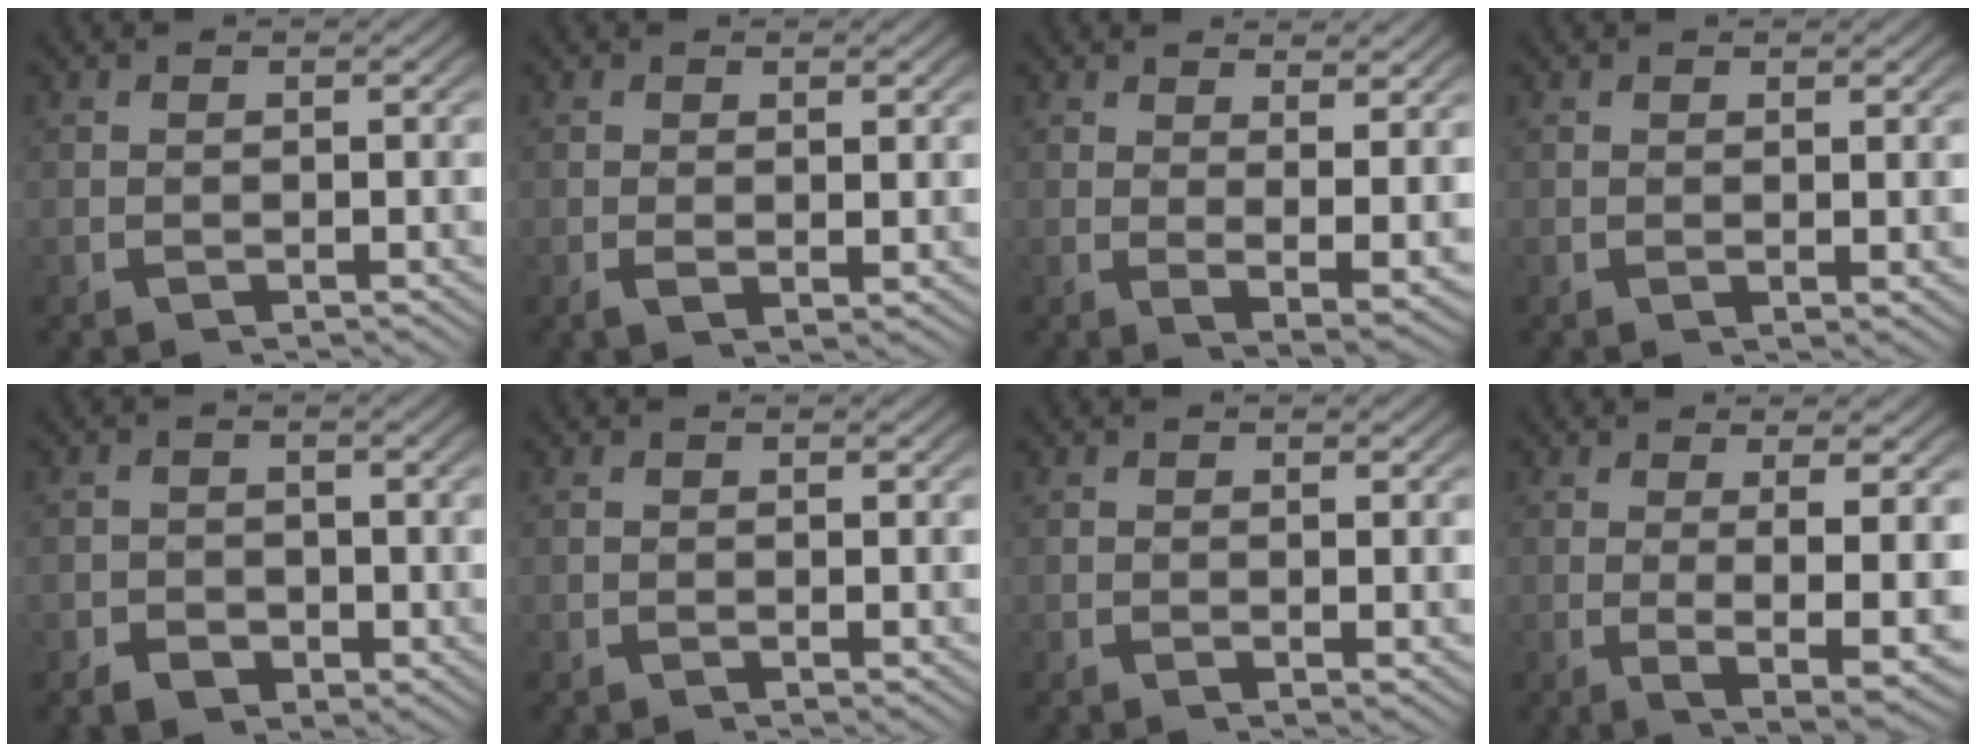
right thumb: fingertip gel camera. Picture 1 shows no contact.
{"total": 1.2, "force": [0.3, 0.4, 1.1], "torque": [-0.023, -0.006, 0.010]}
{"total": 4.5, "force": [0.7, 1.7, 4.1], "torque": [-0.076, -0.026, 0.023]}
{"total": 0.8, "force": [0.5, 0.1, 0.6], "torque": [-0.010, -0.004, 0.011]}
{"total": 3.0, "force": [-1.1, 2.3, 1.5], "torque": [-0.012, -0.010, -0.019]}
{"total": 0.6, "force": [0.4, 0.2, 0.4], "torque": [-0.004, -0.003, 0.009]}
{"total": 0.9, "force": [0.4, 0.2, 0.8], "torque": [-0.013, -0.002, 0.008]}
{"total": 6.8, "force": [-1.1, 2.1, 6.3], "torque": [-0.110, -0.025, -0.003]}